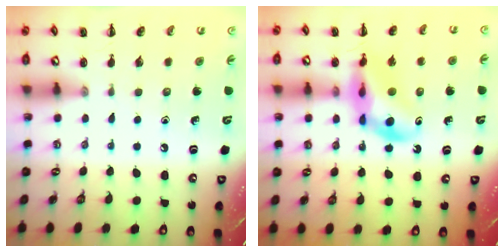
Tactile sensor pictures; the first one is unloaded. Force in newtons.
{"total": 11.2, "press": 10.7, "slide": 3.1}